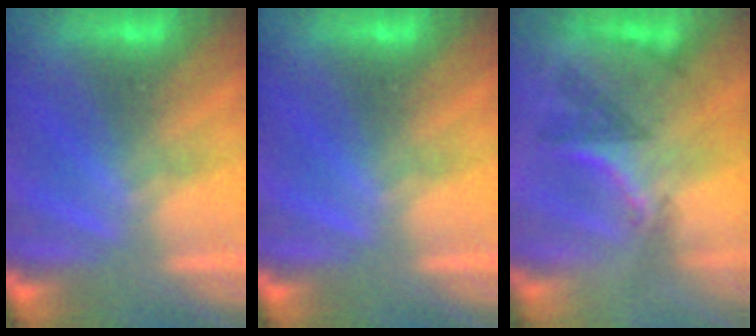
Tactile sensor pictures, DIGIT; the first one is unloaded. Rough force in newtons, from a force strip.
{"total": 0.0}
{"total": 2.9}